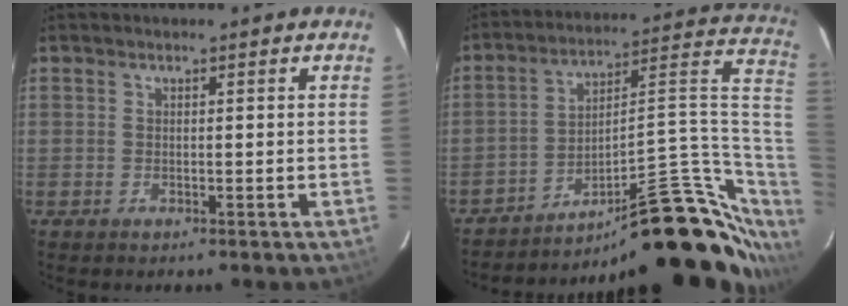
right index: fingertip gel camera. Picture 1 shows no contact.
{"total": 25.7, "force": [-13.0, 9.8, 19.9], "torque": [-0.245, 0.051, -0.177]}